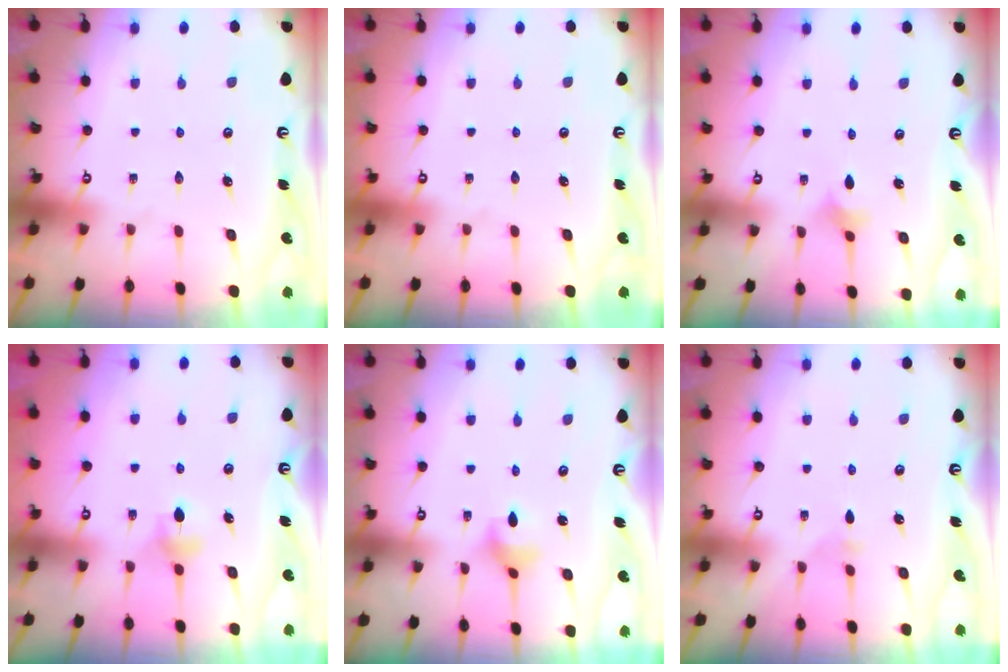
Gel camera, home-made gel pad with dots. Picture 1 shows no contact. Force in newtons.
{"total": 0.0}
{"total": 2.4, "press": 2.4, "slide": 0.5}
{"total": 4.6, "press": 4.5, "slide": 0.9}
{"total": 3.3, "press": 3.3, "slide": 0.5}
{"total": 1.8, "press": 1.8, "slide": 0.3}